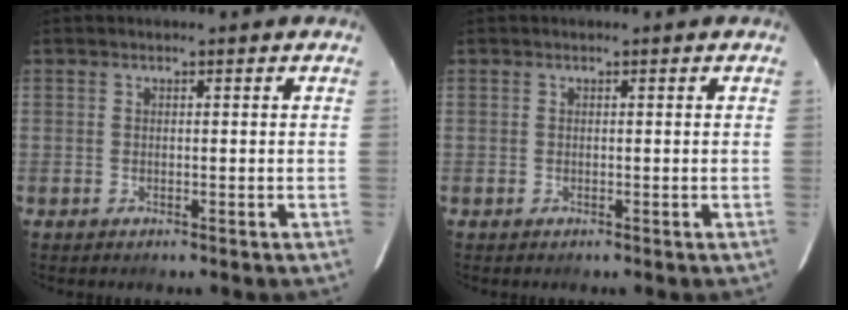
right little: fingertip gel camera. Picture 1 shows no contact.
{"total": 0.0}